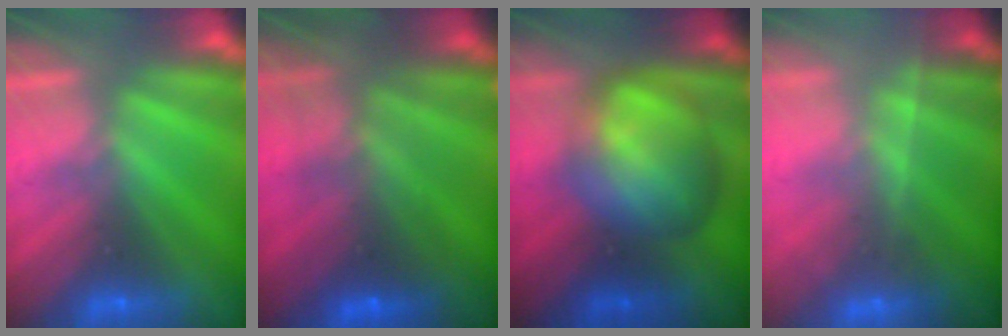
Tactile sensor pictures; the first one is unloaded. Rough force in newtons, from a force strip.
{"total": 7.4}
{"total": 8.0}
{"total": 9.5}